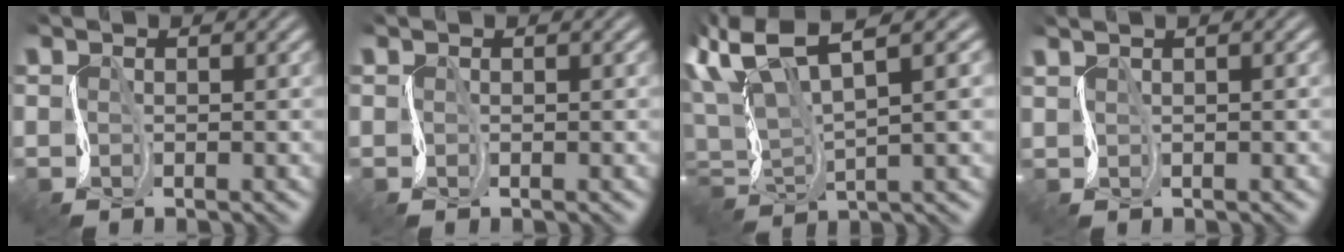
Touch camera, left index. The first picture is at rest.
{"total": 0.0}
{"total": 7.1, "force": [2.1, 2.1, 6.4], "torque": [-0.134, 0.013, 0.033]}
{"total": 1.4, "force": [1.0, 0.1, 0.9], "torque": [-0.023, 0.005, 0.015]}